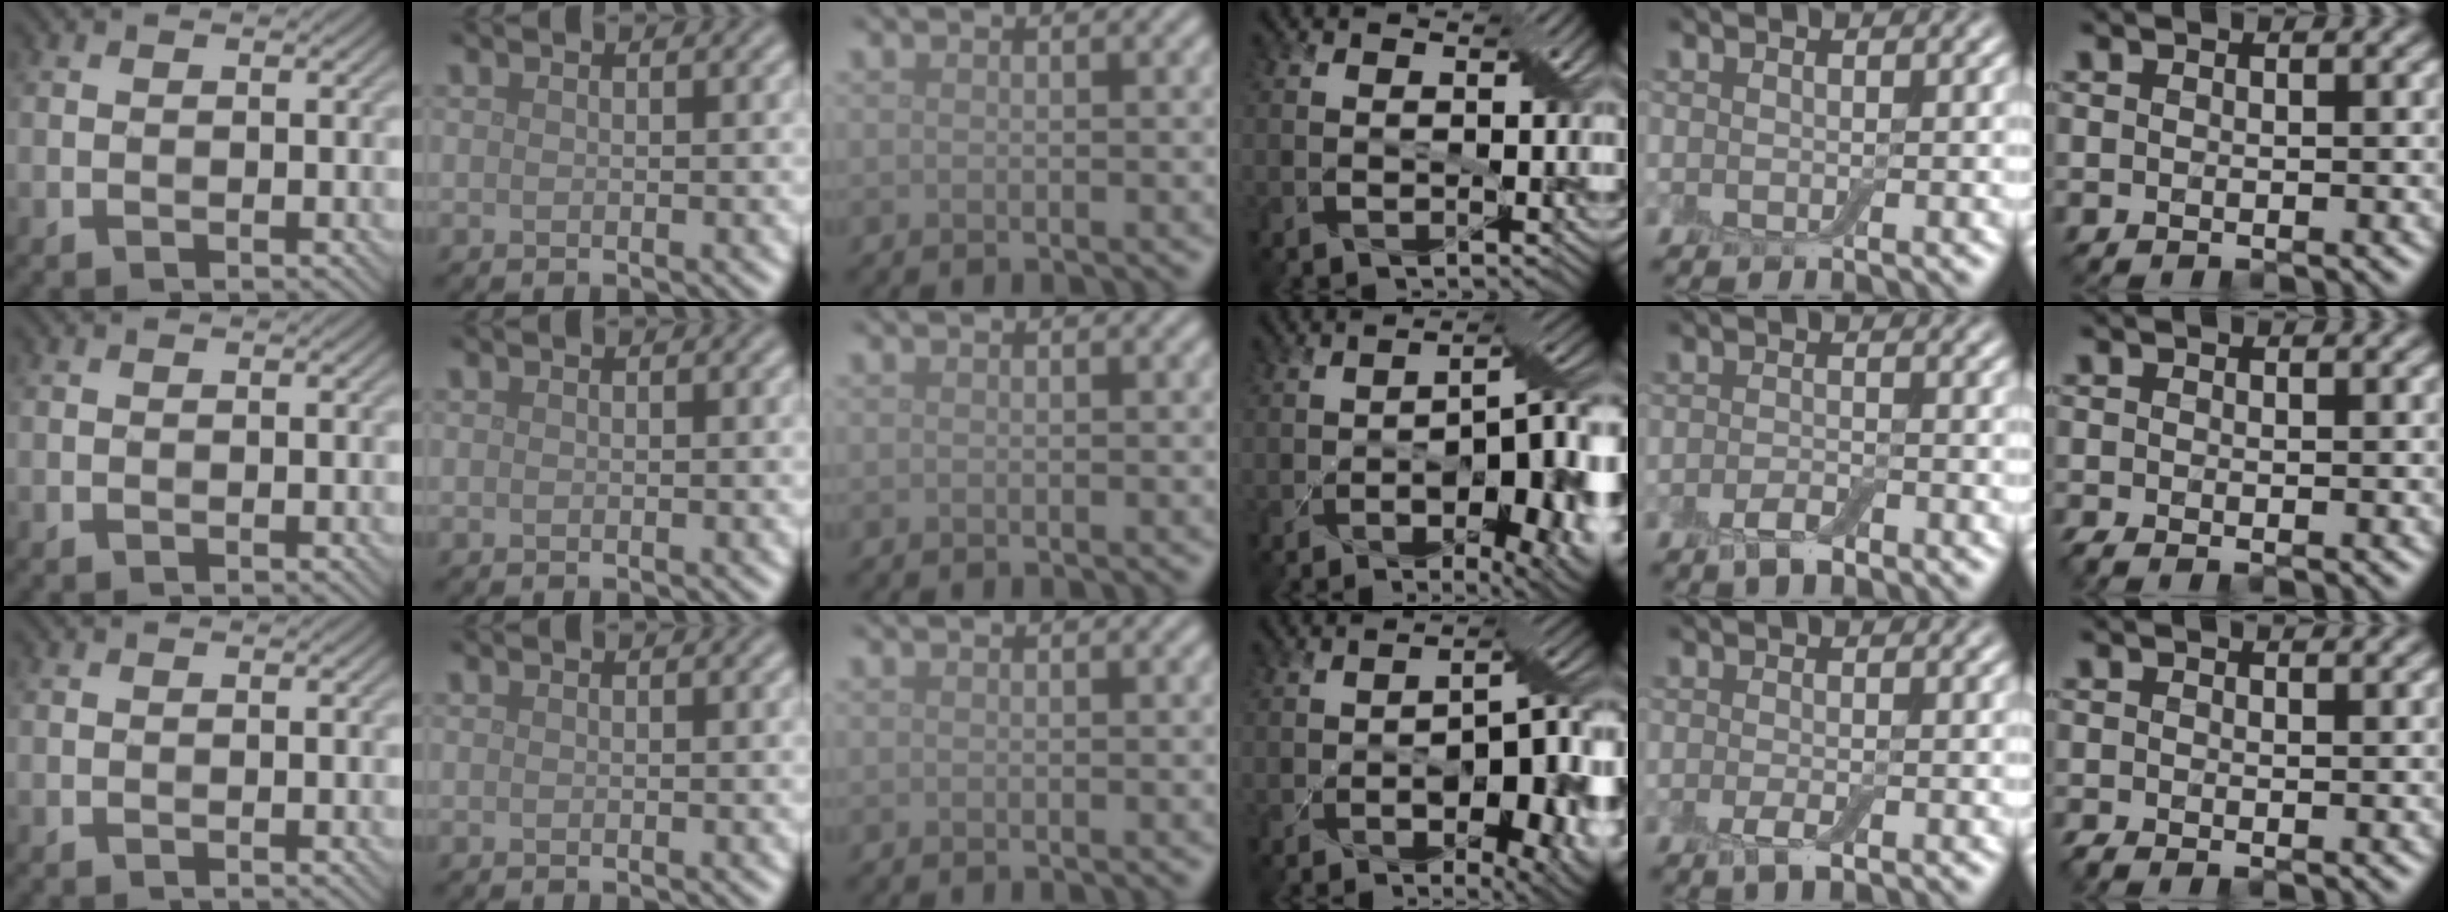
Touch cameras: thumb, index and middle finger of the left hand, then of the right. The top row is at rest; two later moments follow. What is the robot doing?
{"motion": "pour", "object": "bowl"}